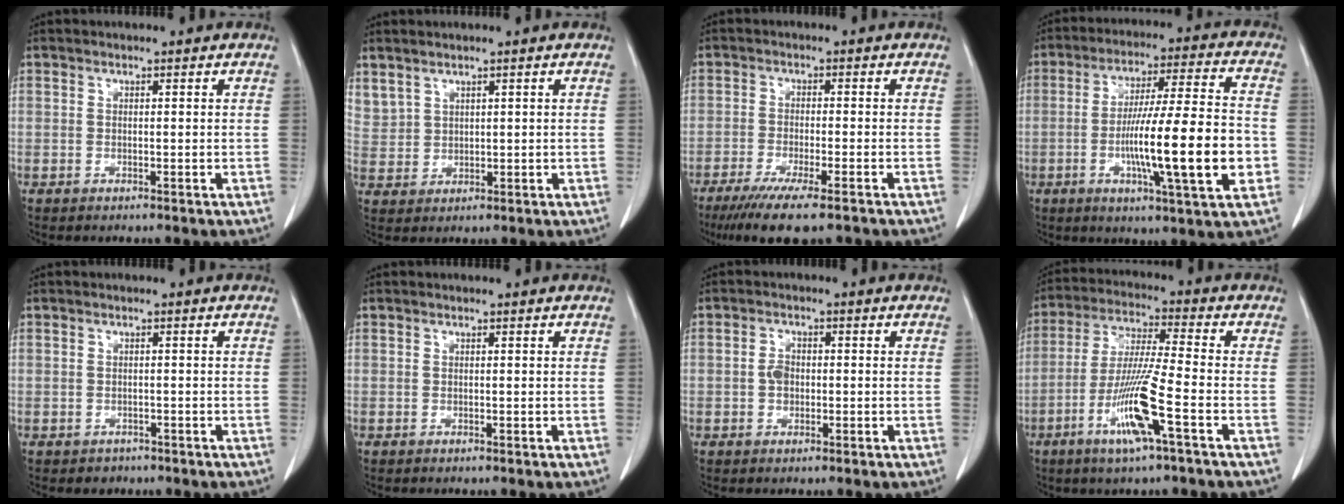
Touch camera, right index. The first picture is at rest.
{"total": 5.4, "force": [3.8, 3.5, 1.3], "torque": [-0.040, 0.011, 0.093]}
{"total": 10.1, "force": [-7.3, 0.9, 6.9], "torque": [-0.107, -0.023, -0.110]}
{"total": 17.4, "force": [-3.8, 0.8, 17.0], "torque": [-0.275, -0.003, -0.059]}
{"total": 1.6, "force": [-1.0, 1.3, 0.0], "torque": [-0.003, 0.004, -0.013]}
{"total": 0.0}
{"total": 2.3, "force": [-0.2, 1.7, 1.6], "torque": [-0.026, 0.008, -0.003]}
{"total": 11.4, "force": [-4.7, -0.3, 10.4], "torque": [-0.206, -0.014, -0.090]}